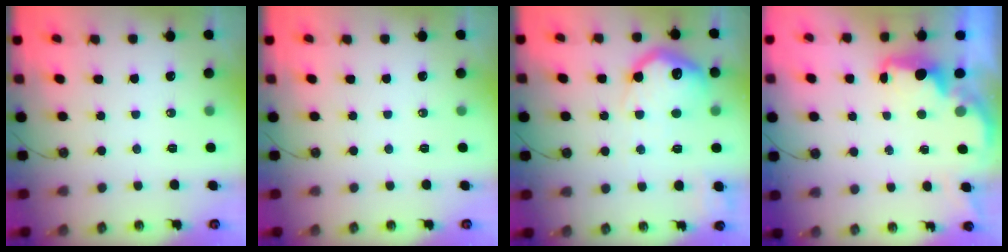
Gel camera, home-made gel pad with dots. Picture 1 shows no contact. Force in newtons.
{"total": 0.0}
{"total": 17.9, "press": 17.8, "slide": 1.4}
{"total": 2.0, "press": 1.9, "slide": 0.8}